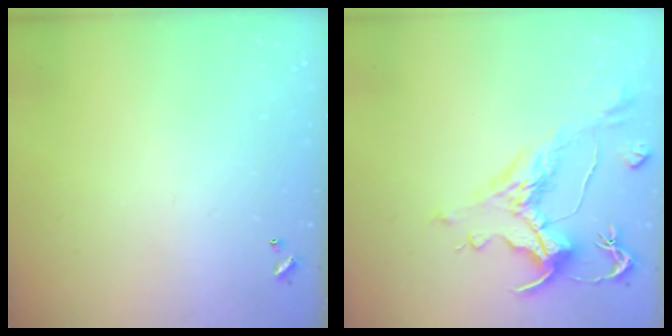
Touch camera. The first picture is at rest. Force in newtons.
{"total": 1.8, "press": 1.1, "slide": 1.4}